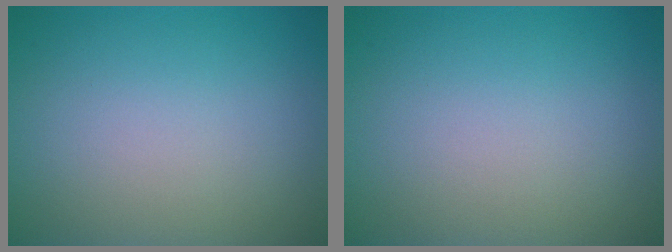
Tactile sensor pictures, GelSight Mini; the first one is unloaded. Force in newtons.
{"total": 0.0}